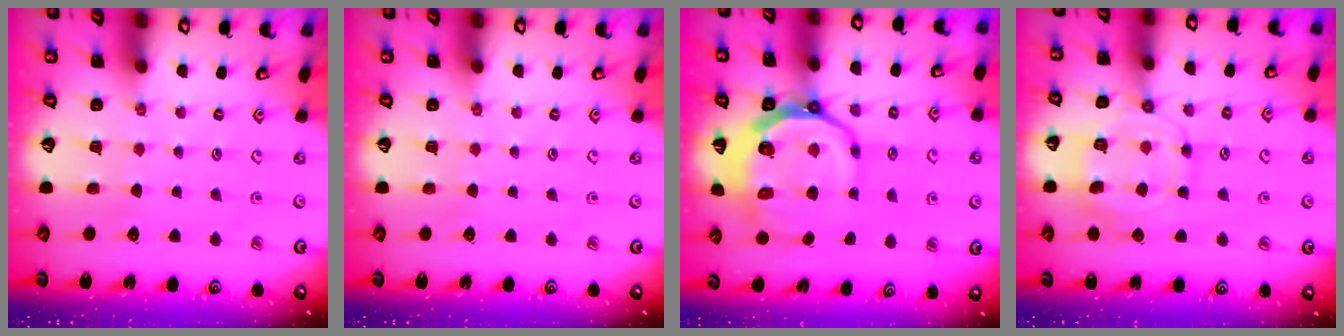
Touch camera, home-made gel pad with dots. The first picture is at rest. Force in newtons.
{"total": 0.0}
{"total": 13.0, "press": 12.4, "slide": 3.7}
{"total": 11.8, "press": 11.8, "slide": 1.3}